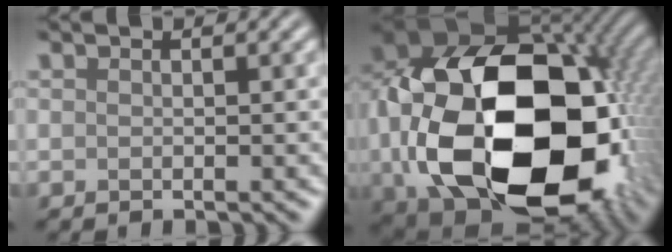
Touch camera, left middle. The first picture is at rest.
{"total": 21.8, "force": [-1.1, 14.9, 15.9], "torque": [-0.371, -0.046, 0.012]}